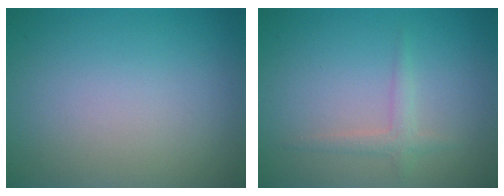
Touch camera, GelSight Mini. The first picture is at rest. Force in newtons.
{"total": 1.5, "press": 1.5, "slide": 0.0}